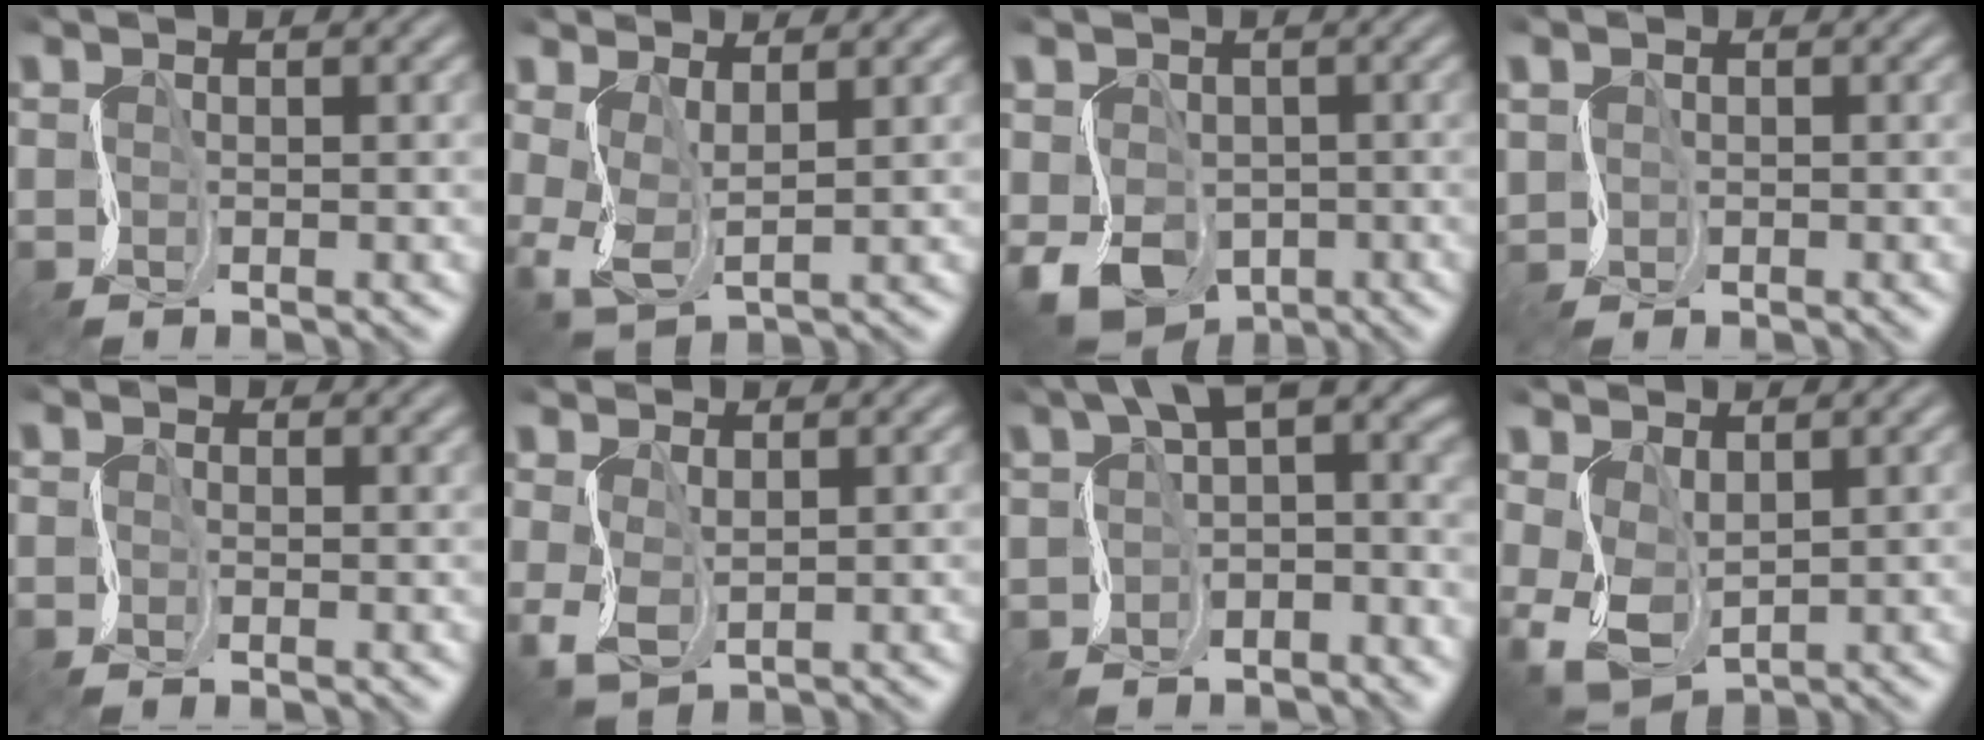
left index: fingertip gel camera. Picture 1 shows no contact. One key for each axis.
{"total": 2.5, "fx": 0.2, "fy": 1.2, "fz": 2.2, "tx": -0.071, "ty": -0.008, "tz": 0.011}
{"total": 6.2, "fx": -2.7, "fy": 4.7, "fz": 2.9, "tx": -0.082, "ty": -0.026, "tz": -0.038}
{"total": 1.4, "fx": -0.7, "fy": 0.3, "fz": -1.2, "tx": 0.009, "ty": -0.003, "tz": -0.003}
{"total": 1.3, "fx": -1.1, "fy": 0.0, "fz": -0.7, "tx": 0.009, "ty": -0.001, "tz": -0.017}
{"total": 1.4, "fx": -0.2, "fy": 0.9, "fz": 1.1, "tx": -0.049, "ty": -0.004, "tz": 0.007}
{"total": 5.7, "fx": 0.0, "fy": 3.2, "fz": 4.7, "tx": -0.058, "ty": 0.006, "tz": 0.000}
{"total": 3.4, "fx": -0.3, "fy": 2.4, "fz": 2.4, "tx": -0.081, "ty": -0.008, "tz": 0.005}